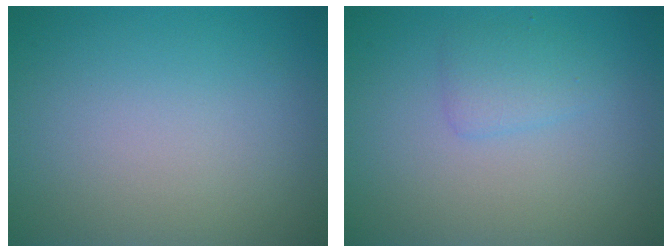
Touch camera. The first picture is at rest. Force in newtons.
{"total": 1.6, "press": 1.6, "slide": 0.1}